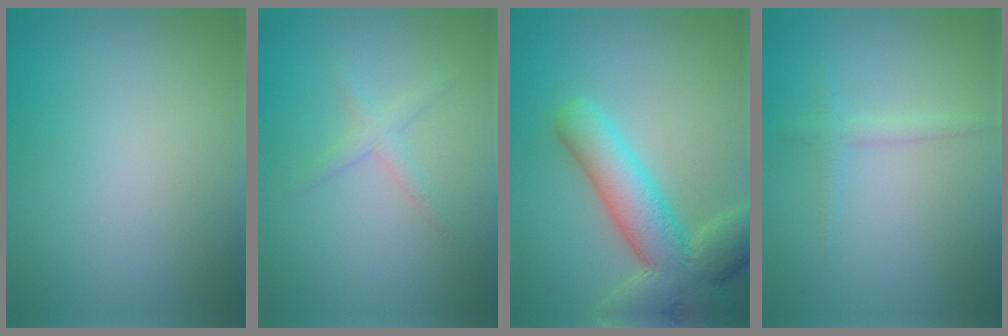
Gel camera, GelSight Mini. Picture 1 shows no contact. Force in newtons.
{"total": 1.6, "press": 1.6, "slide": 0.1}
{"total": 9.2, "press": 9.2, "slide": 0.9}
{"total": 1.4, "press": 1.4, "slide": 0.0}